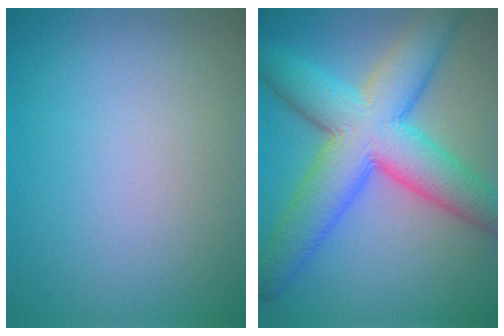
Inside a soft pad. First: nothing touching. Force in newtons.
{"total": 10.6, "press": 10.6, "slide": 0.2}